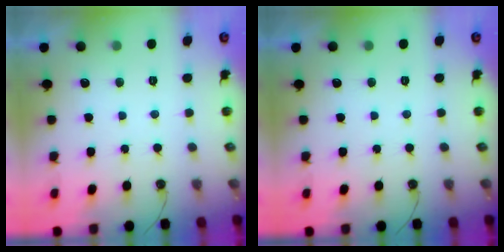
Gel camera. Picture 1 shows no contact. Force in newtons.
{"total": 0.0}